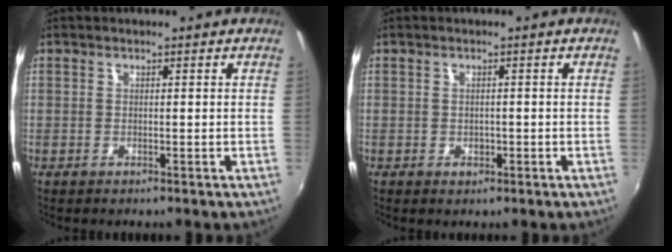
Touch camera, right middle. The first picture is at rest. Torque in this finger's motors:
{"motor_torque": [0.13, -0.19, 0.14, 0.02]}